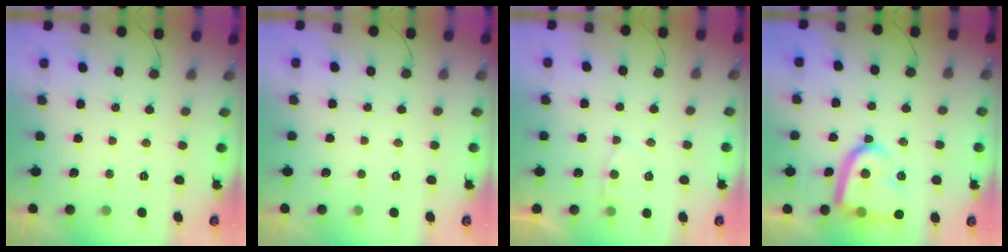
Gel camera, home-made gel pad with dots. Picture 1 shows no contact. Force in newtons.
{"total": 1.6, "press": 1.5, "slide": 0.2}
{"total": 3.0, "press": 3.0, "slide": 0.4}
{"total": 15.1, "press": 15.0, "slide": 1.6}